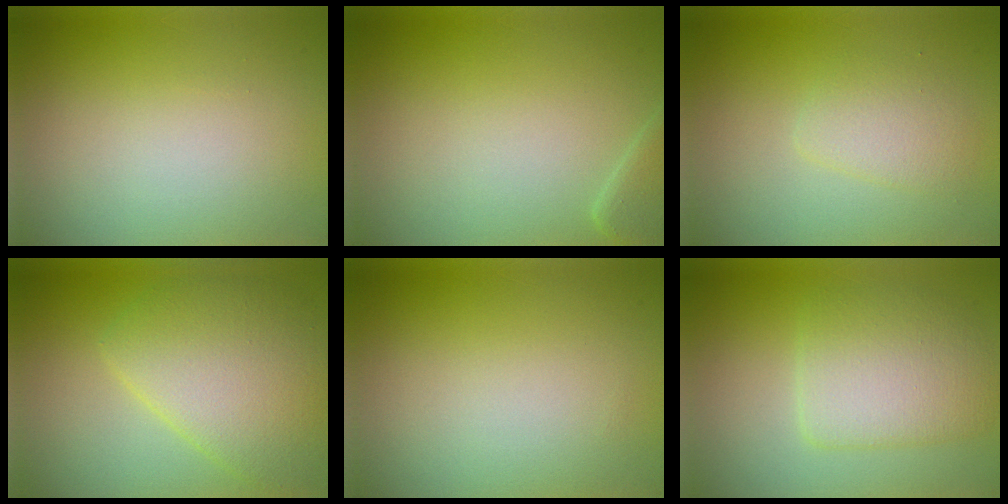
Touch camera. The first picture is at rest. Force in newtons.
{"total": 1.8, "press": 1.8, "slide": 0.1}
{"total": 2.1, "press": 2.1, "slide": 0.1}
{"total": 6.5, "press": 6.5, "slide": 0.2}
{"total": 0.0}
{"total": 4.4, "press": 4.4, "slide": 0.2}